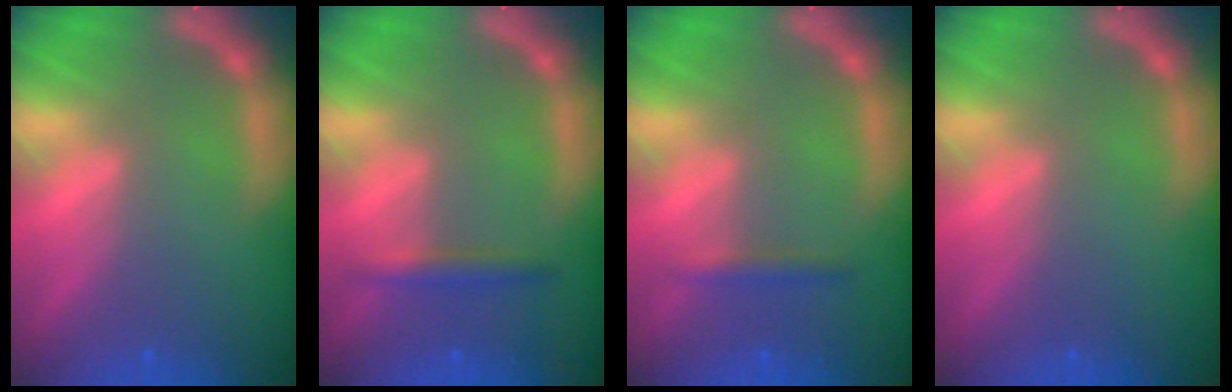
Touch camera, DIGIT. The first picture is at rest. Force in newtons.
{"total": 1.9}
{"total": 1.4}
{"total": 0.0}